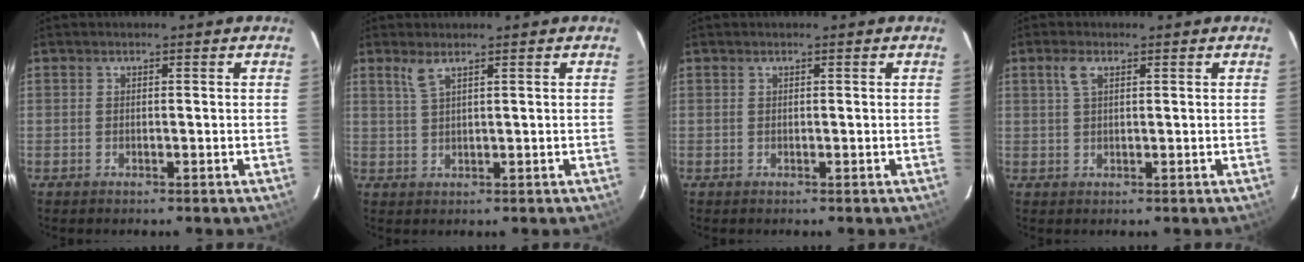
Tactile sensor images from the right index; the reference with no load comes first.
{"total": 2.4, "force": [1.7, 0.0, 1.7], "torque": [-0.039, 0.000, 0.036]}
{"total": 0.0}
{"total": 2.6, "force": [1.3, 1.1, 2.0], "torque": [-0.043, 0.005, 0.026]}